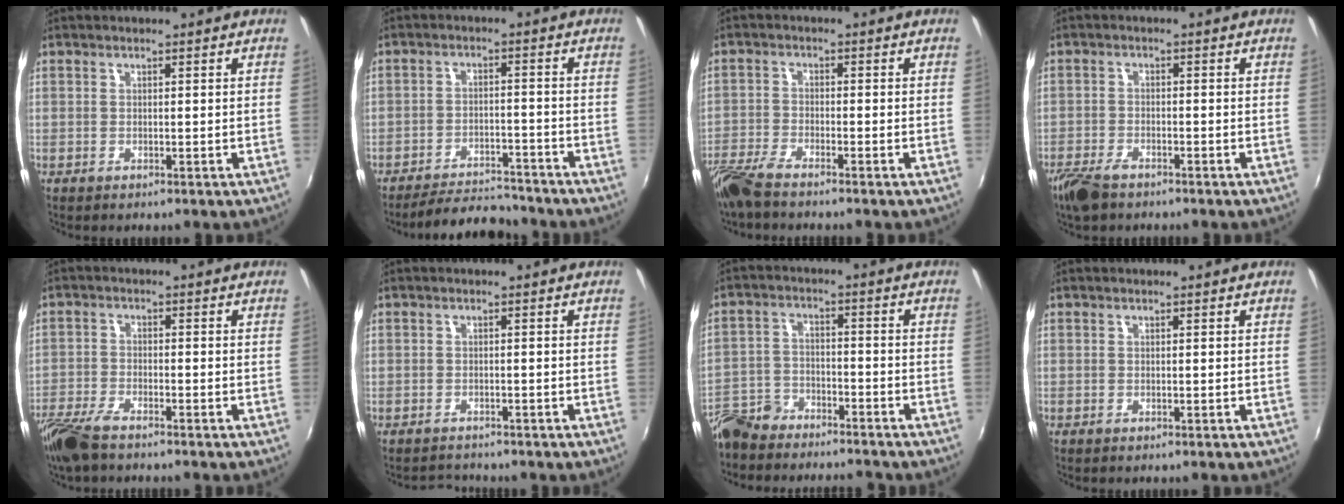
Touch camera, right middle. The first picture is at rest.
{"total": 9.2, "force": [-8.7, 1.9, 2.3], "torque": [-0.068, 0.009, -0.126]}
{"total": 5.9, "force": [-5.1, 0.8, 2.9], "torque": [-0.076, -0.015, -0.104]}
{"total": 6.1, "force": [-4.7, 2.5, 3.1], "torque": [-0.087, -0.015, -0.092]}
{"total": 7.5, "force": [-5.9, 2.0, 4.1], "torque": [-0.109, -0.021, -0.118]}
{"total": 2.3, "force": [-2.1, 0.9, -0.1], "torque": [-0.006, 0.005, -0.033]}
{"total": 11.0, "force": [-9.6, 4.2, 3.5], "torque": [-0.101, 0.004, -0.172]}
{"total": 0.0}